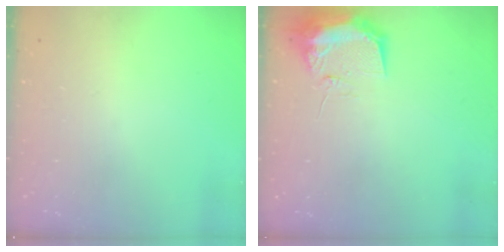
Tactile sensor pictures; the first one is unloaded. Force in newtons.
{"total": 11.1, "press": 11.0, "slide": 1.2}